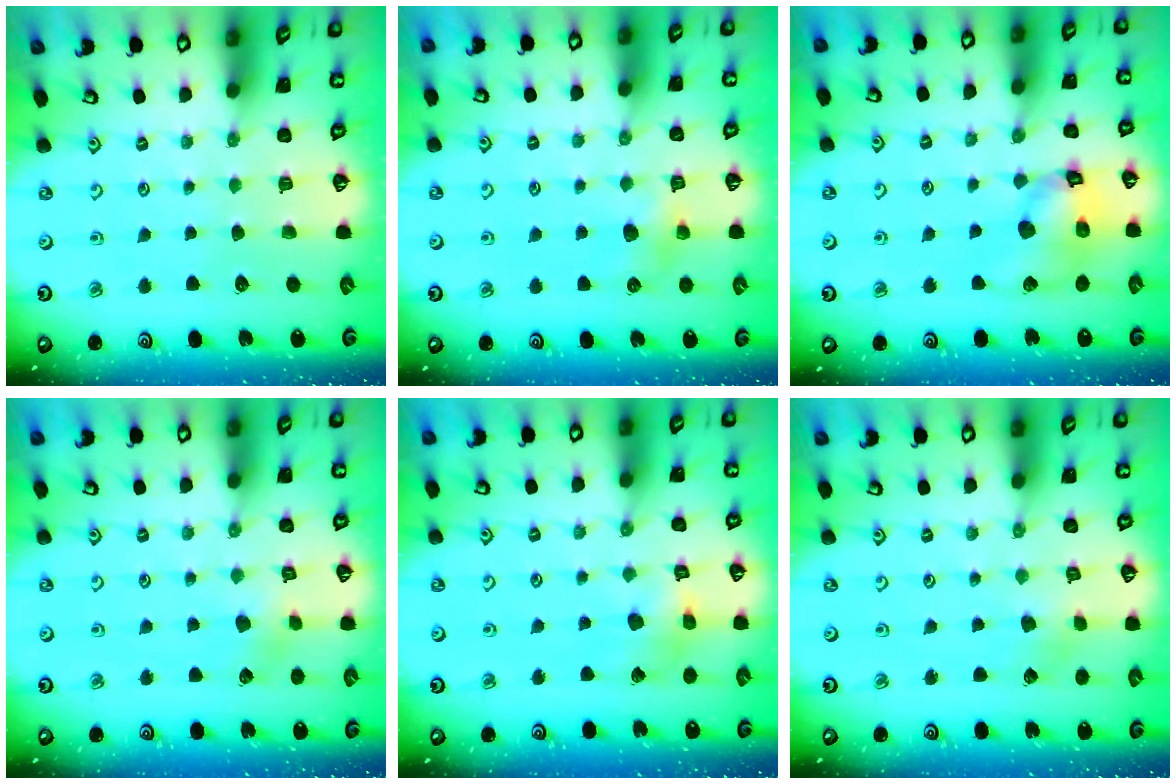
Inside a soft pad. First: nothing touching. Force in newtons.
{"total": 5.4, "press": 5.3, "slide": 0.6}
{"total": 14.4, "press": 14.3, "slide": 1.8}
{"total": 3.2, "press": 3.1, "slide": 0.6}
{"total": 8.1, "press": 8.1, "slide": 0.9}
{"total": 2.5, "press": 2.5, "slide": 0.5}